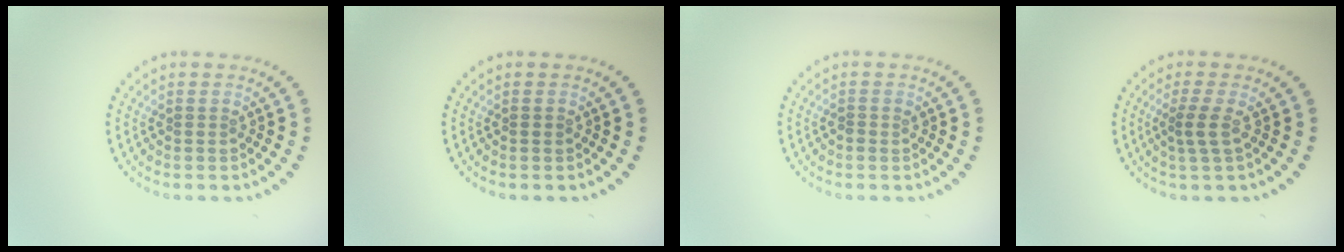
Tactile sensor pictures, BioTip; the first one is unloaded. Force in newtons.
{"total": 0.7, "press": 0.7, "slide": 0.2}
{"total": 0.7, "press": 0.7, "slide": 0.2}
{"total": 1.5, "press": 1.2, "slide": 0.9}